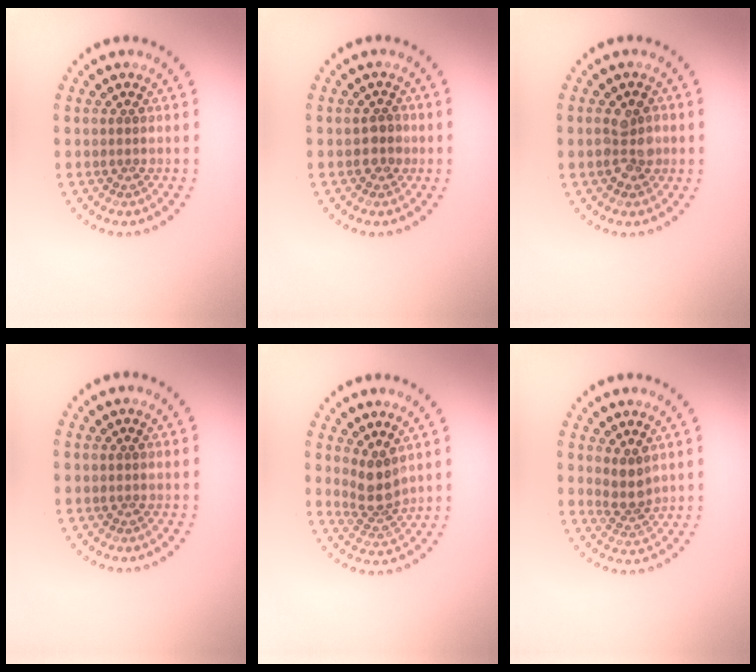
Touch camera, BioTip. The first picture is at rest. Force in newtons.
{"total": 1.4, "press": 1.3, "slide": 0.5}
{"total": 2.5, "press": 2.5, "slide": 0.5}
{"total": 0.0}
{"total": 2.8, "press": 2.2, "slide": 1.8}
{"total": 2.2, "press": 1.7, "slide": 1.3}